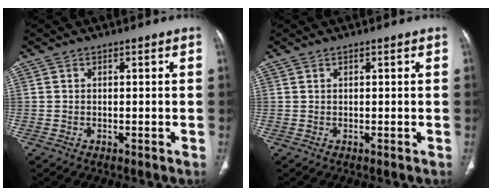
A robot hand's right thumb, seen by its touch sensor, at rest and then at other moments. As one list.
[{"total": 0.0}]